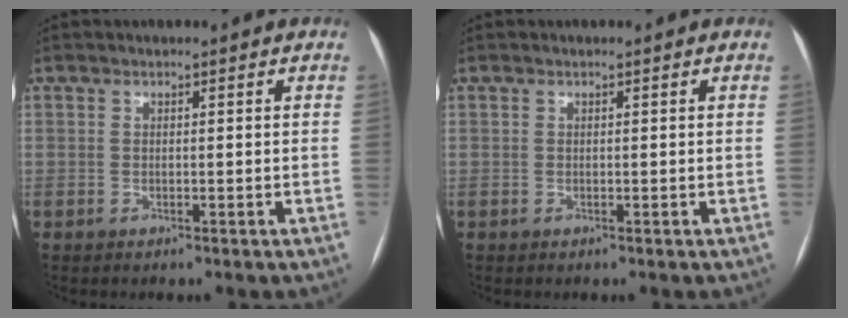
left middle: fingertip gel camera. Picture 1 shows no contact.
{"total": 0.0}